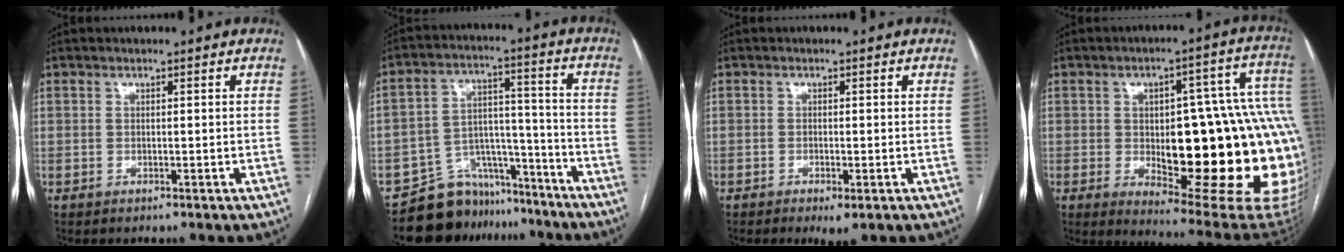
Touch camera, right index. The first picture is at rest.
{"total": 10.6, "force": [-9.2, 5.3, 0.3], "torque": [0.012, 0.068, -0.150]}
{"total": 1.9, "force": [-1.0, 0.5, 1.6], "torque": [-0.020, -0.003, -0.012]}
{"total": 28.4, "force": [-2.2, 8.0, 27.2], "torque": [-0.268, 0.033, -0.003]}